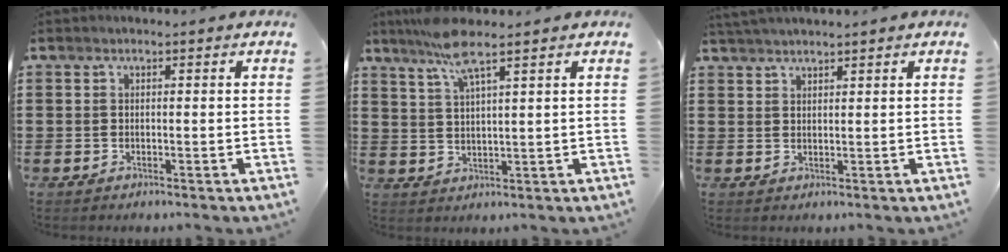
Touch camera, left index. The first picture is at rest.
{"total": 7.0, "force": [5.1, 0.4, 4.7], "torque": [-0.105, -0.006, 0.091]}
{"total": 1.6, "force": [1.6, -0.2, 0.3], "torque": [-0.009, 0.000, 0.031]}